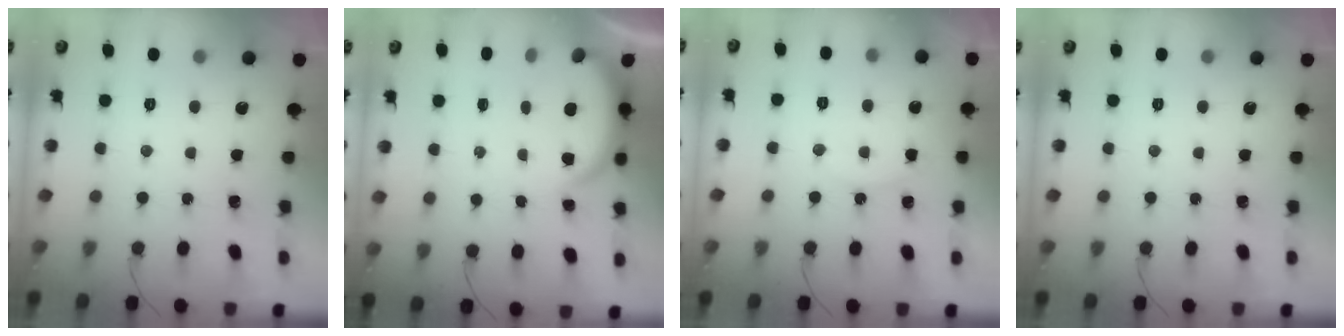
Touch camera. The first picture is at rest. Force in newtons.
{"total": 3.2, "press": 3.2, "slide": 0.6}
{"total": 4.9, "press": 4.8, "slide": 0.5}
{"total": 0.0}